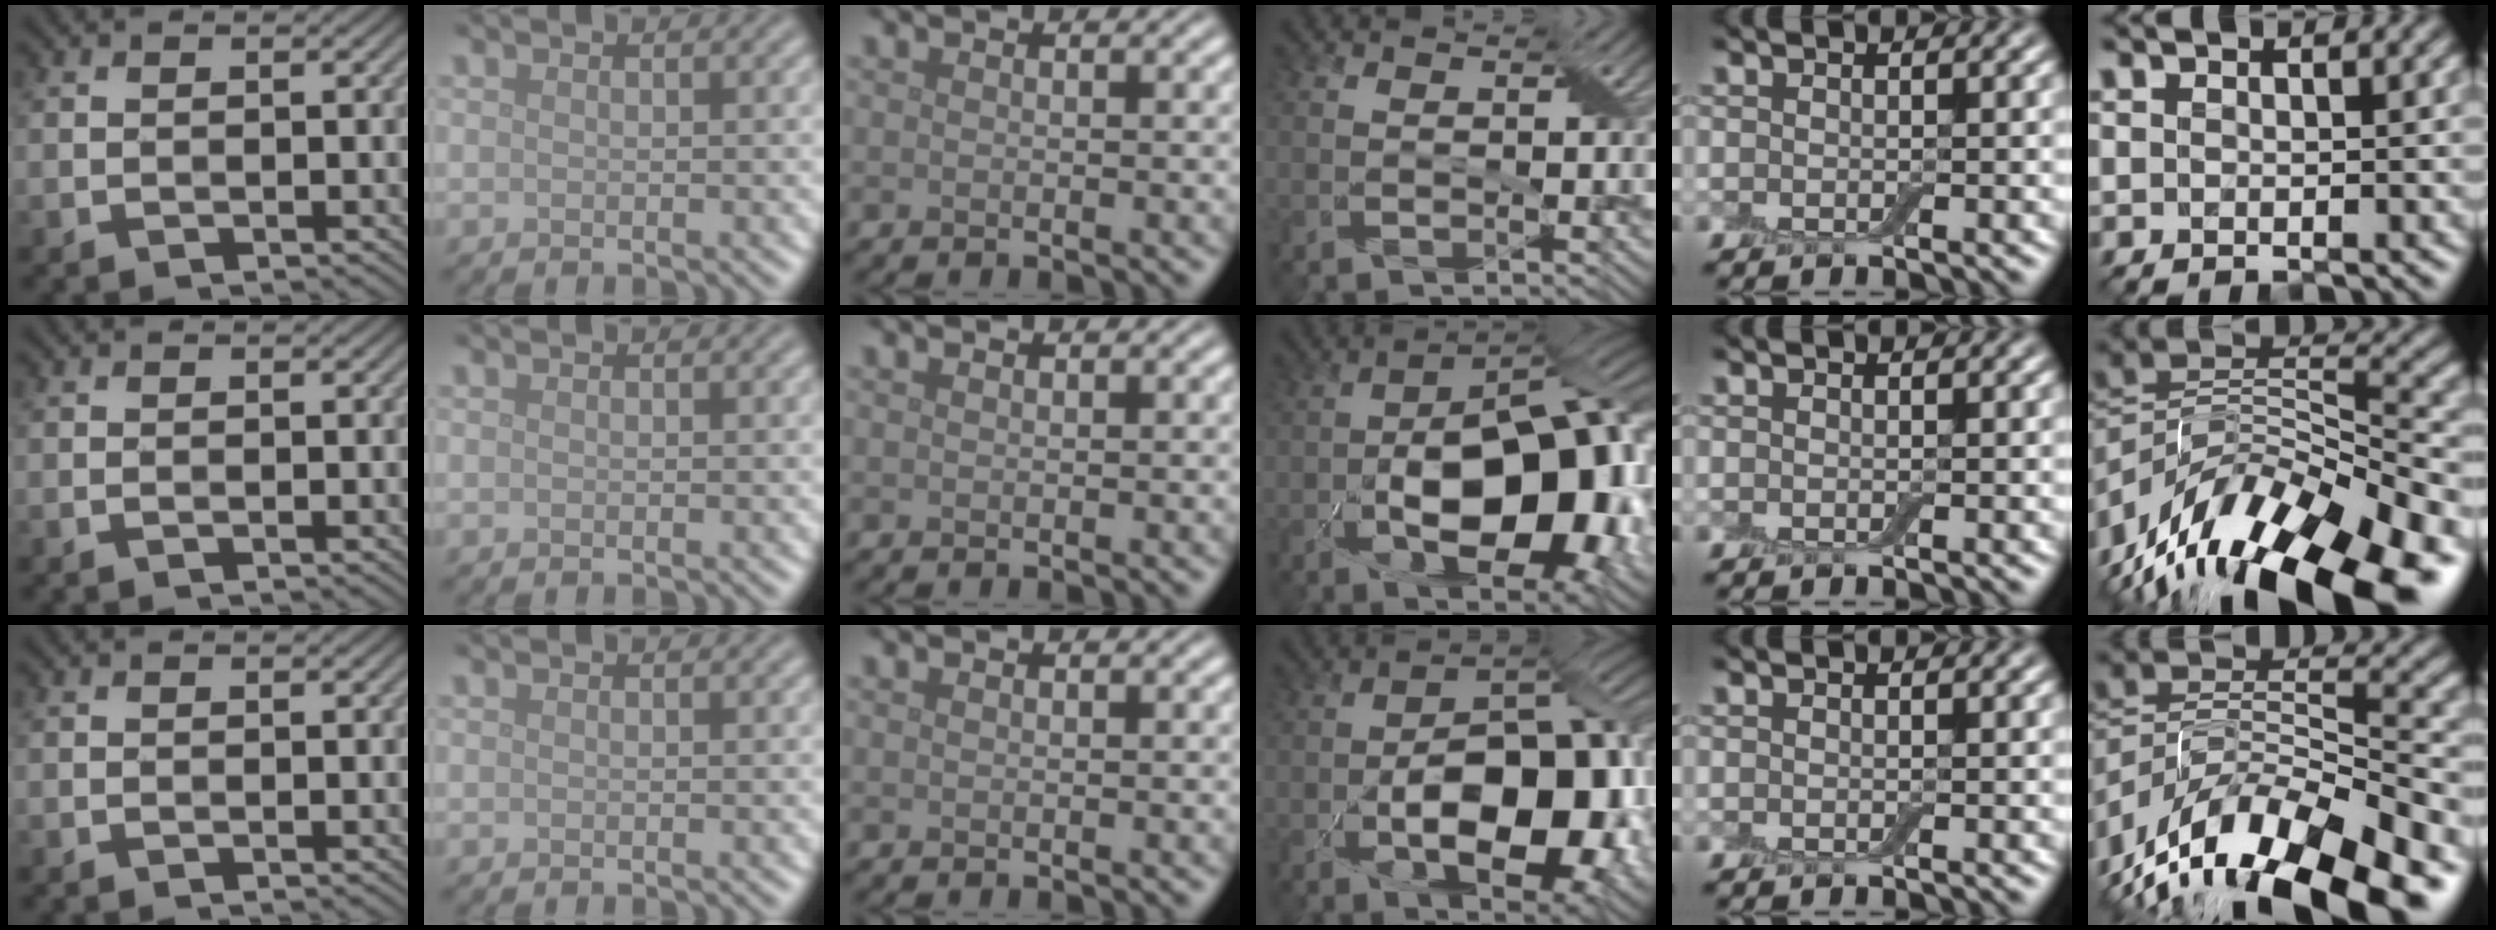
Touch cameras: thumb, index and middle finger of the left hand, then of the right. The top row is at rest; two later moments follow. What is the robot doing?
{"motion": "insert", "object": "airpods case & airpods"}